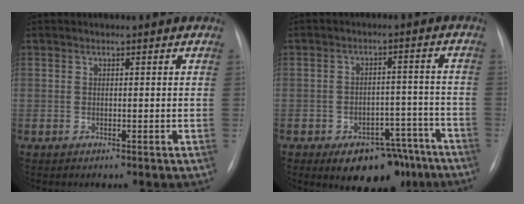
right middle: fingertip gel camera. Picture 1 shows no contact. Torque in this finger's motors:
{"motor_torque": [1.05, -1.09, 0.37, 0.08]}